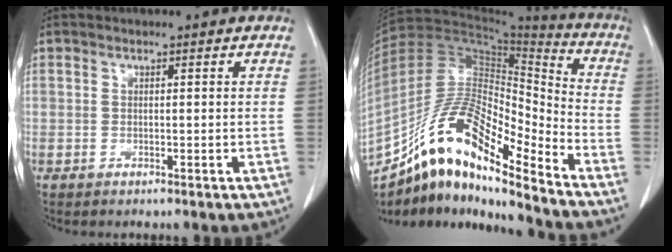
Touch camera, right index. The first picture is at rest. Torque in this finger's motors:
{"motor_torque": [0.36, -0.33, 0.61, 0.10]}